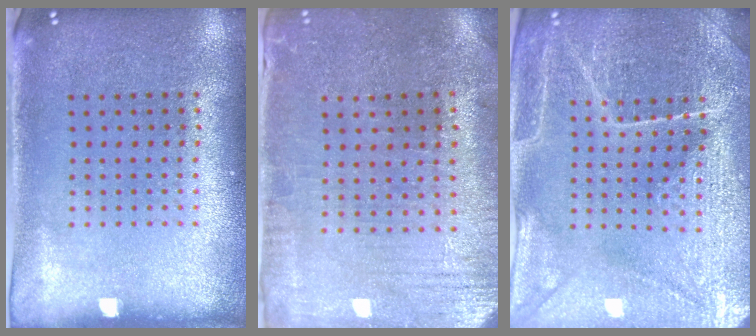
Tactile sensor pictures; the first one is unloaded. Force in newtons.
{"total": 0.5, "press": 0.3, "slide": 0.4}
{"total": 4.3, "press": 4.2, "slide": 1.0}